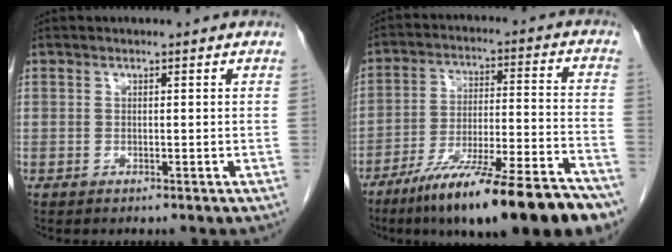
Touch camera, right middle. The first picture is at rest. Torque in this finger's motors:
{"motor_torque": [1.16, -0.97, 0.36, 0.21]}